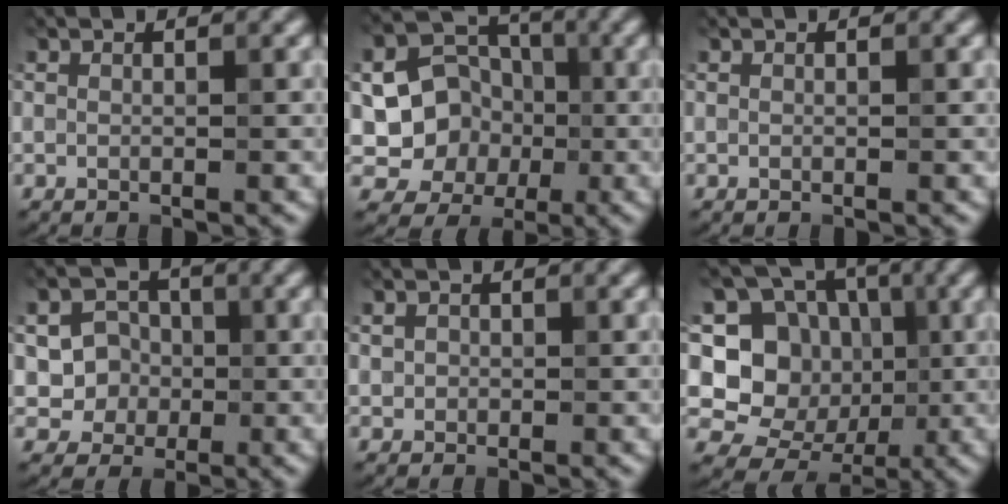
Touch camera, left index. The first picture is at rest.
{"total": 8.1, "force": [-1.0, 7.1, 3.7], "torque": [-0.051, -0.002, -0.035]}
{"total": 0.0}
{"total": 4.8, "force": [-0.6, 4.5, 1.7], "torque": [-0.019, 0.015, -0.029]}
{"total": 0.9, "force": [0.0, 0.9, 0.2], "torque": [0.000, -0.002, 0.001]}
{"total": 13.2, "force": [-0.1, 11.8, 5.8], "torque": [-0.139, 0.042, -0.010]}